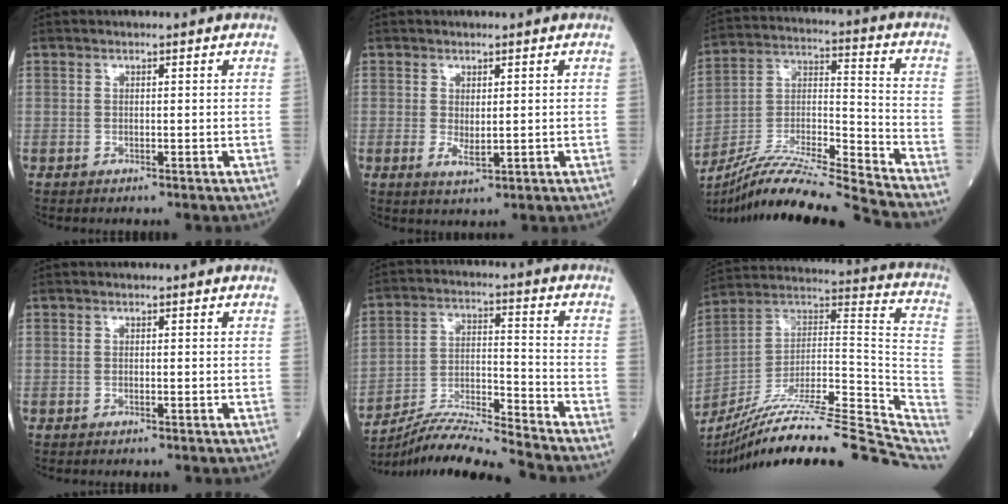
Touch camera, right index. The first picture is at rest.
{"total": 2.3, "force": [0.0, 0.8, 2.1], "torque": [-0.040, -0.007, 0.009]}
{"total": 20.5, "force": [-18.8, -2.1, 7.8], "torque": [-0.157, -0.018, -0.329]}
{"total": 0.0}
{"total": 11.4, "force": [-10.7, -2.2, 3.2], "torque": [-0.059, 0.005, -0.195]}
{"total": 29.8, "force": [-24.6, 3.8, 16.4], "torque": [-0.184, 0.011, -0.365]}